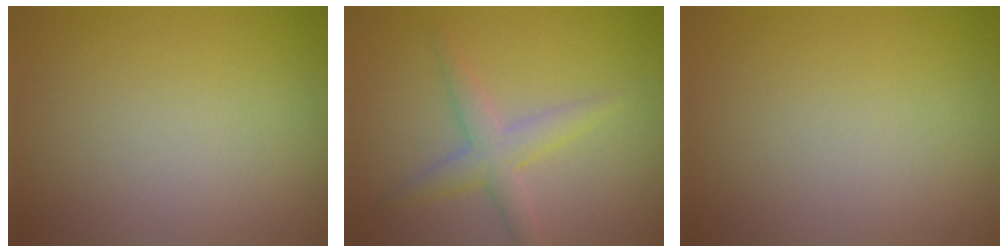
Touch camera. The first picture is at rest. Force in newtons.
{"total": 2.8, "press": 2.8, "slide": 0.0}
{"total": 0.0}